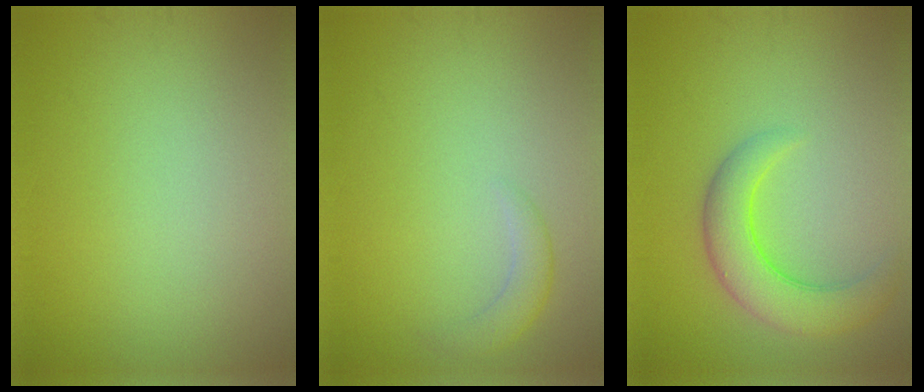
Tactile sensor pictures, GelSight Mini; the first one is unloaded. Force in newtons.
{"total": 1.6, "press": 1.6, "slide": 0.1}
{"total": 4.7, "press": 4.7, "slide": 0.3}